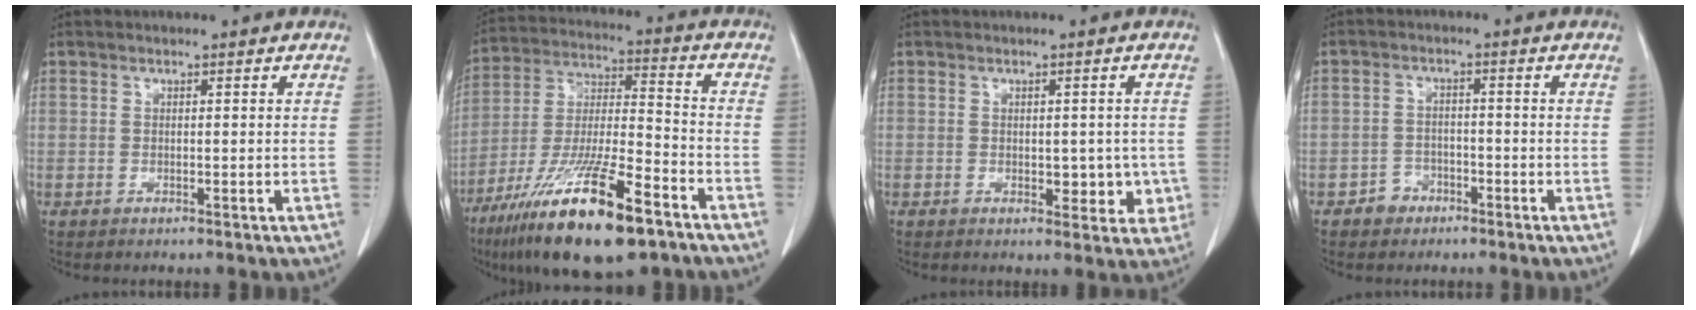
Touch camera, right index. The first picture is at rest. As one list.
[{"total": 20.5, "force": [-12.5, 3.5, 15.9], "torque": [-0.298, -0.038, -0.219]}, {"total": 4.7, "force": [-0.8, 2.7, 3.7], "torque": [-0.033, 0.001, -0.002]}, {"total": 3.2, "force": [-2.0, 2.4, 0.4], "torque": [-0.005, 0.011, -0.034]}]